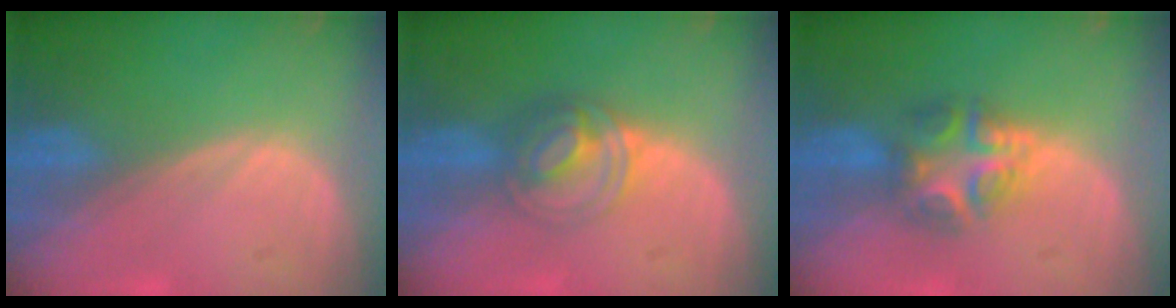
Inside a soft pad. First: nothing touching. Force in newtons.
{"total": 6.2, "press": 5.3, "slide": 3.2}
{"total": 6.5, "press": 6.1, "slide": 2.3}